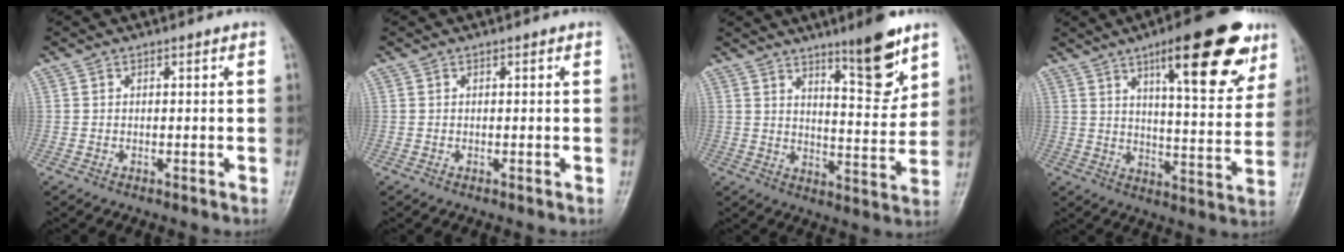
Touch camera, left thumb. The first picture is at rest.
{"total": 0.0}
{"total": 10.9, "force": [7.2, 2.4, 7.8], "torque": [-0.096, -0.057, 0.113]}
{"total": 20.4, "force": [11.1, 5.9, 16.0], "torque": [-0.188, -0.038, 0.159]}